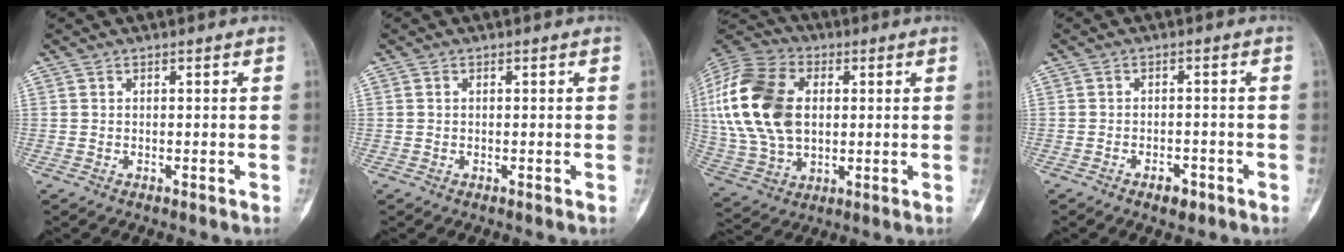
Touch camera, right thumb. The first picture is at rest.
{"total": 0.0}
{"total": 22.5, "force": [2.8, 14.9, 16.6], "torque": [-0.347, 0.003, 0.053]}
{"total": 3.1, "force": [-2.0, 1.7, 1.7], "torque": [-0.014, 0.012, -0.028]}